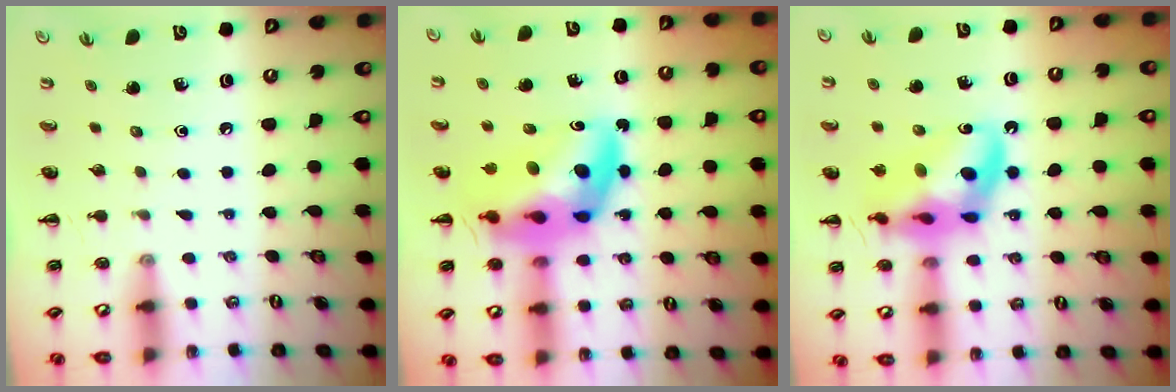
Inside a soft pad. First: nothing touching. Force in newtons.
{"total": 15.9, "press": 15.3, "slide": 4.5}
{"total": 17.1, "press": 16.6, "slide": 4.0}